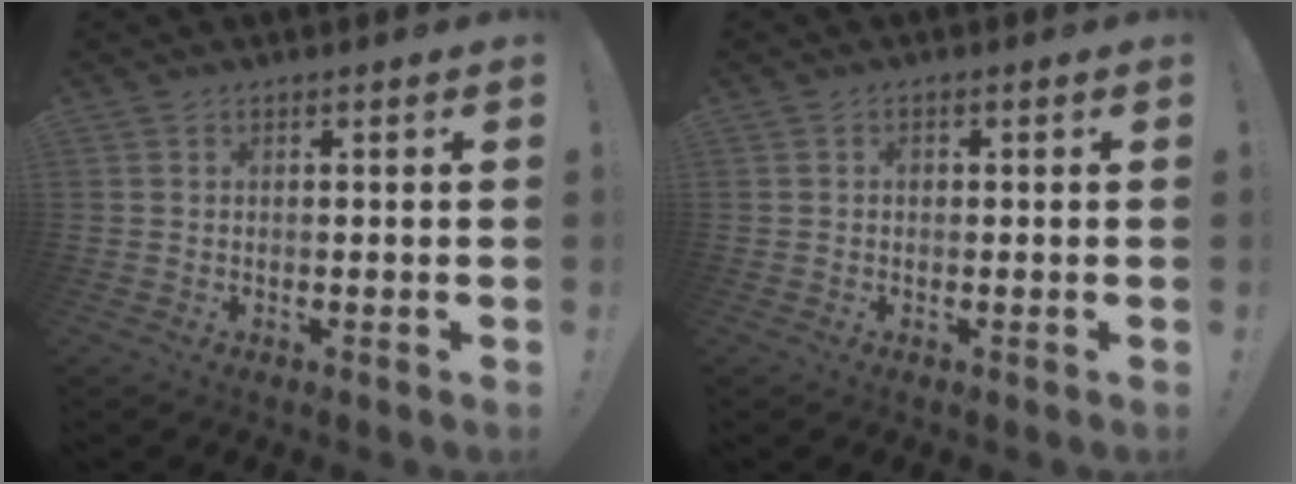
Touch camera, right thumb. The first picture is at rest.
{"total": 0.8, "force": [-0.3, 0.6, 0.5], "torque": [-0.009, 0.003, -0.007]}